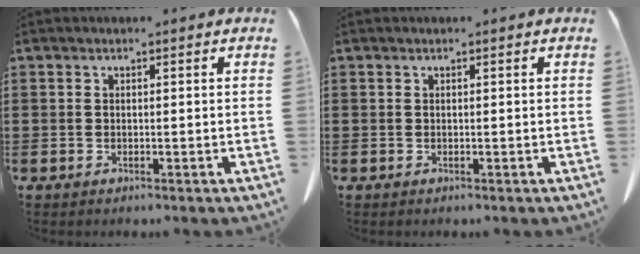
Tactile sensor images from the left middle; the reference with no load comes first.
{"total": 0.0}